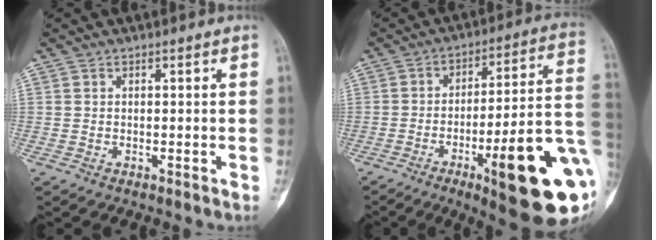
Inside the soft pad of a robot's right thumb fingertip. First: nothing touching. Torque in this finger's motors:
{"motor_torque": [3.12, 1.89, 1.37, -1.41, 0.52]}